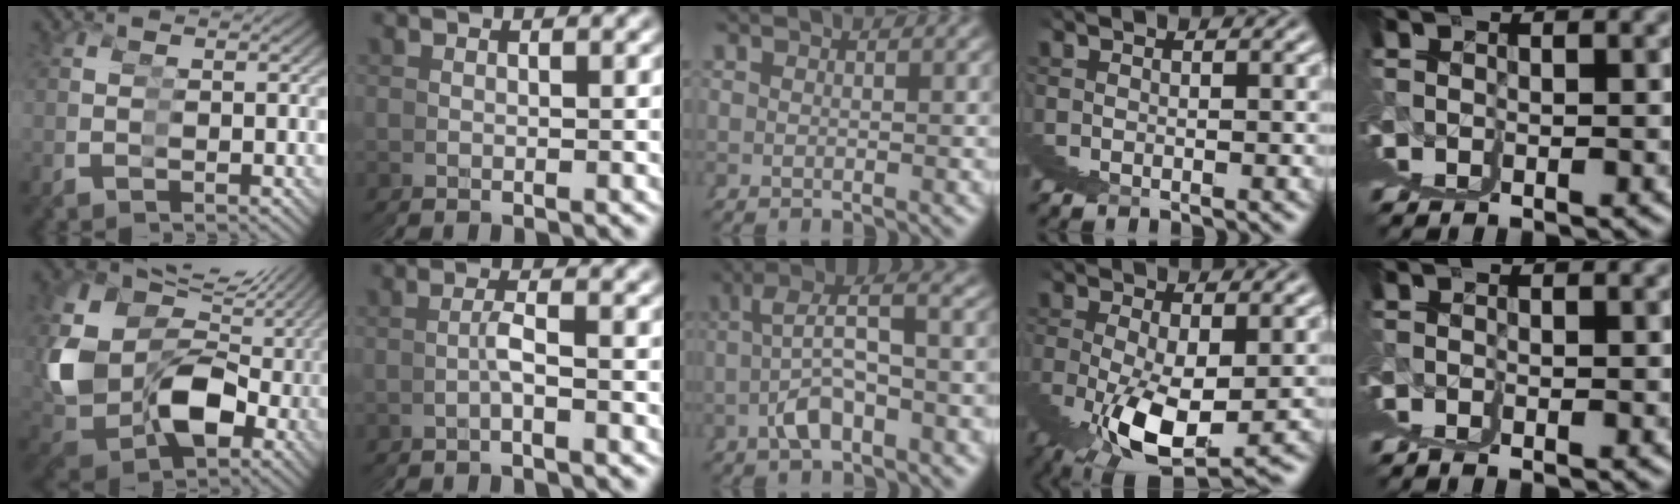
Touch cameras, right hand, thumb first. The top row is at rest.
{"thumb": {"total": 16.7, "force": [1.5, 11.7, 11.8], "torque": [-0.250, -0.022, 0.041]}, "index": {"total": 1.1, "force": [-0.8, -0.8, 0.2], "torque": [0.000, 0.008, -0.017]}, "middle": {"total": 6.6, "force": [0.3, 2.6, 6.1], "torque": [-0.084, 0.006, 0.008]}, "ring": {"total": 4.9, "force": [-1.9, -0.5, 4.5], "torque": [-0.052, 0.012, -0.029]}, "little": {"total": 1.6, "force": [0.3, -1.6, -0.3], "torque": [0.016, 0.010, 0.003]}}